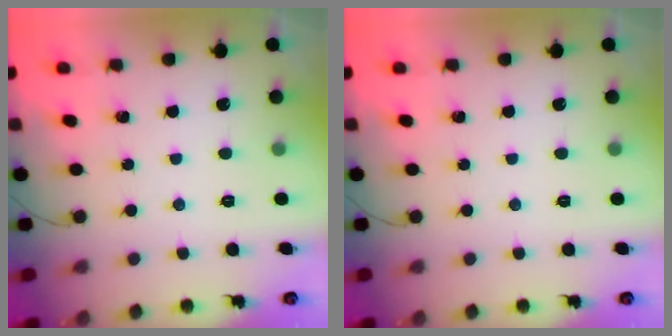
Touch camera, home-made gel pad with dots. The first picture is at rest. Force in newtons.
{"total": 0.0}